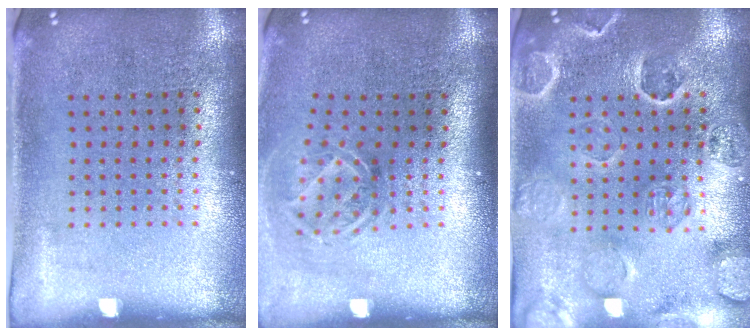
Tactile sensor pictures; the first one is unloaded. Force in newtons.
{"total": 1.8, "press": 1.3, "slide": 1.3}
{"total": 2.8, "press": 2.7, "slide": 0.8}